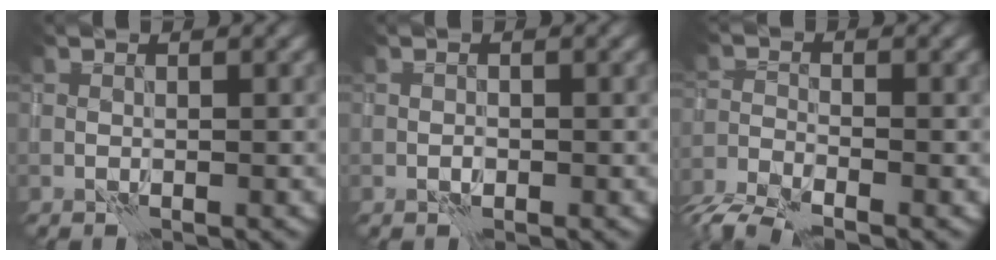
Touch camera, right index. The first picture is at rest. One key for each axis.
{"total": 0.7, "fx": -0.2, "fy": 0.6, "fz": 0.3, "tx": -0.003, "ty": 0.002, "tz": -0.005}
{"total": 3.9, "fx": -3.4, "fy": 1.1, "fz": 1.5, "tx": -0.025, "ty": -0.009, "tz": -0.076}